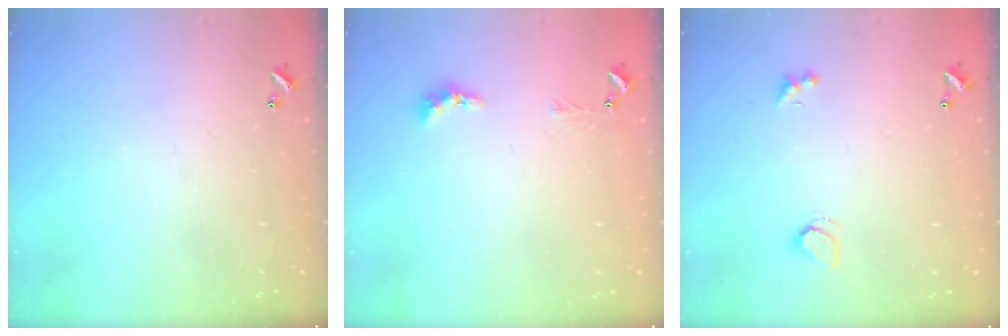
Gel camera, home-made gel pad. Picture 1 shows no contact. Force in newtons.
{"total": 1.3, "press": 1.1, "slide": 0.5}
{"total": 1.3, "press": 1.2, "slide": 0.5}